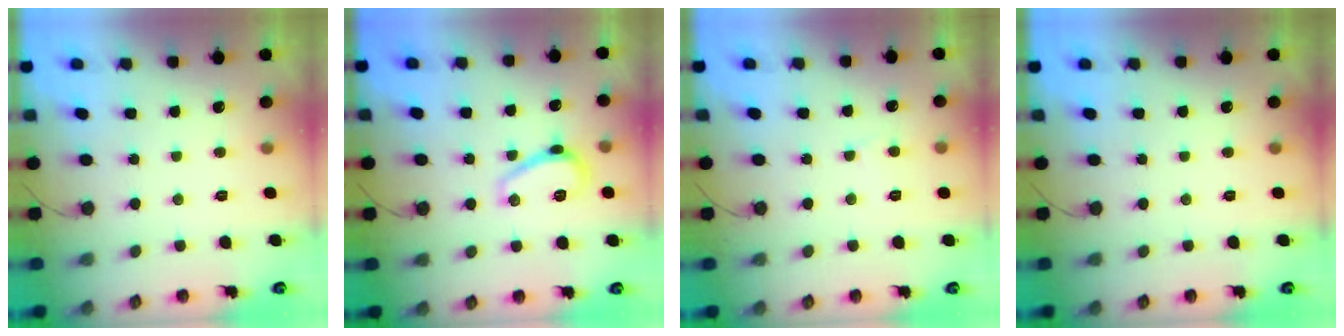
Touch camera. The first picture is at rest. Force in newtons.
{"total": 6.5, "press": 6.4, "slide": 0.9}
{"total": 2.7, "press": 2.7, "slide": 0.2}
{"total": 0.0}